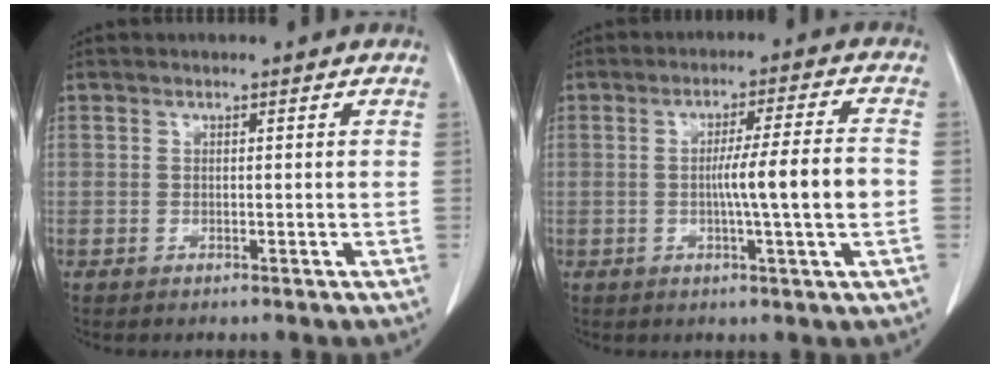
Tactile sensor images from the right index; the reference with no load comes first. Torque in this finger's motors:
{"motor_torque": [1.12, -0.31, 0.58, 0.14]}